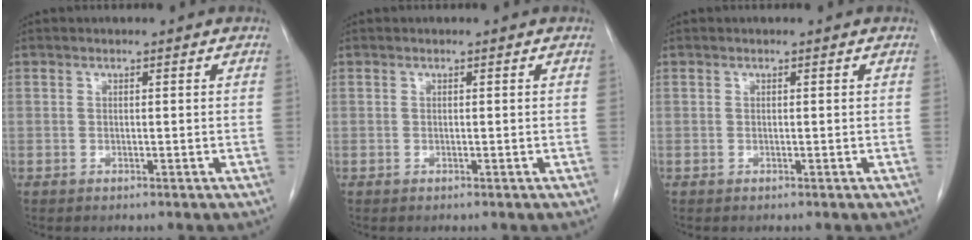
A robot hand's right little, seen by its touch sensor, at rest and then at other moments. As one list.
[{"total": 0.0}, {"total": 0.0}]